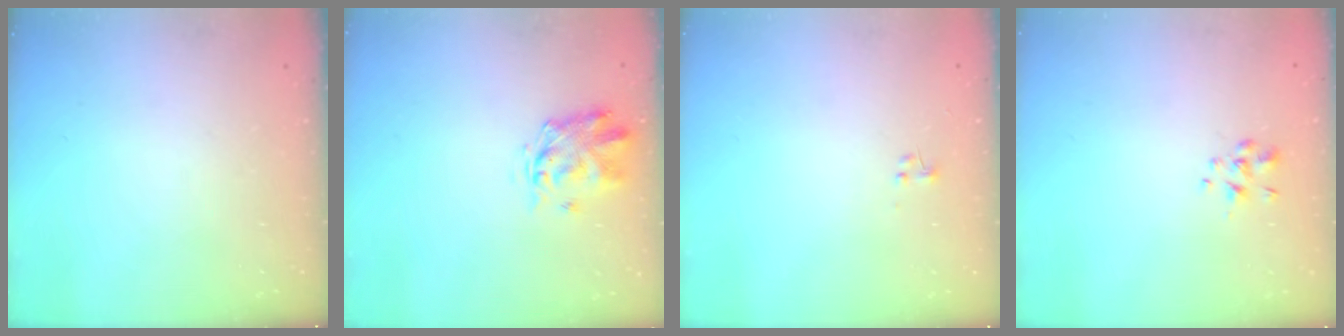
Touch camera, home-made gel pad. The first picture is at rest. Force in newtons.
{"total": 3.7, "press": 3.6, "slide": 1.1}
{"total": 0.6, "press": 0.6, "slide": 0.2}
{"total": 1.6, "press": 1.4, "slide": 0.7}